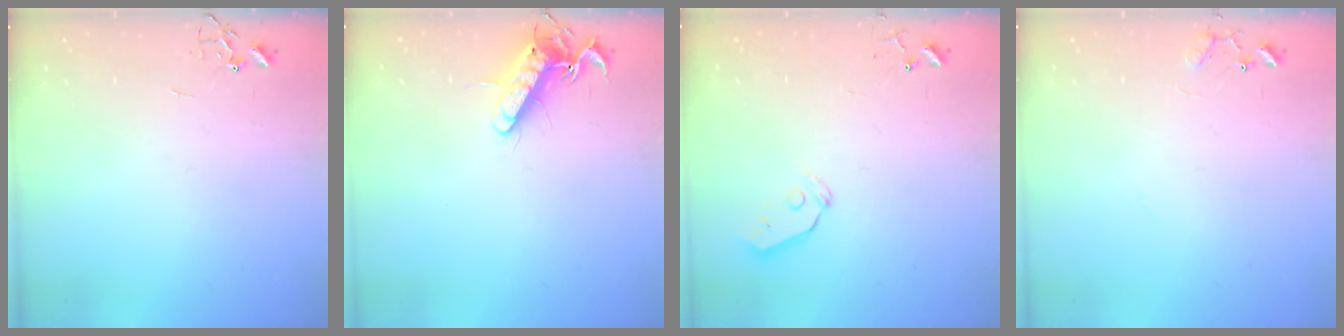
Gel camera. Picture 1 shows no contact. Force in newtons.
{"total": 13.6, "press": 13.6, "slide": 1.4}
{"total": 4.9, "press": 4.8, "slide": 0.9}
{"total": 8.6, "press": 8.6, "slide": 0.5}